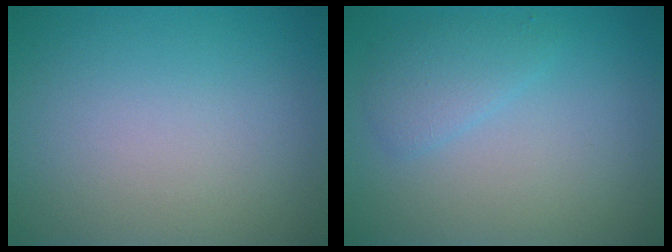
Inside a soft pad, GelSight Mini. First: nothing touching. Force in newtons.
{"total": 2.0, "press": 2.0, "slide": 0.1}